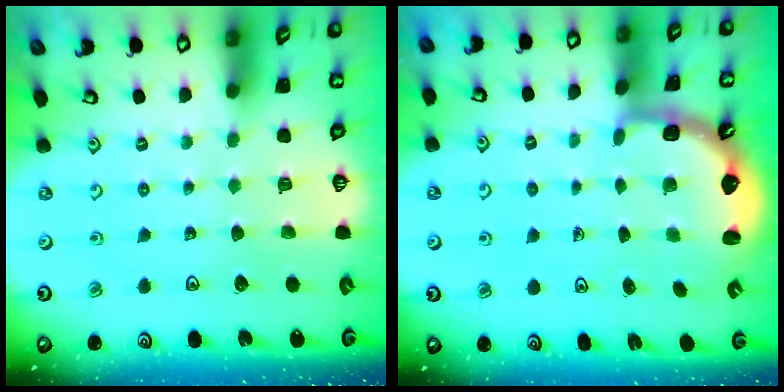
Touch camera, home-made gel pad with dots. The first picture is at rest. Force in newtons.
{"total": 2.6, "press": 2.3, "slide": 1.3}